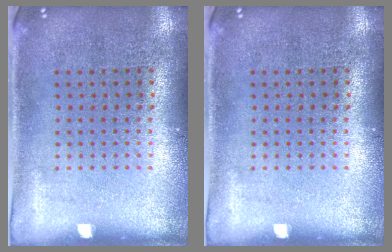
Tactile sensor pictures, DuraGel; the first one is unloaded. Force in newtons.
{"total": 0.0}